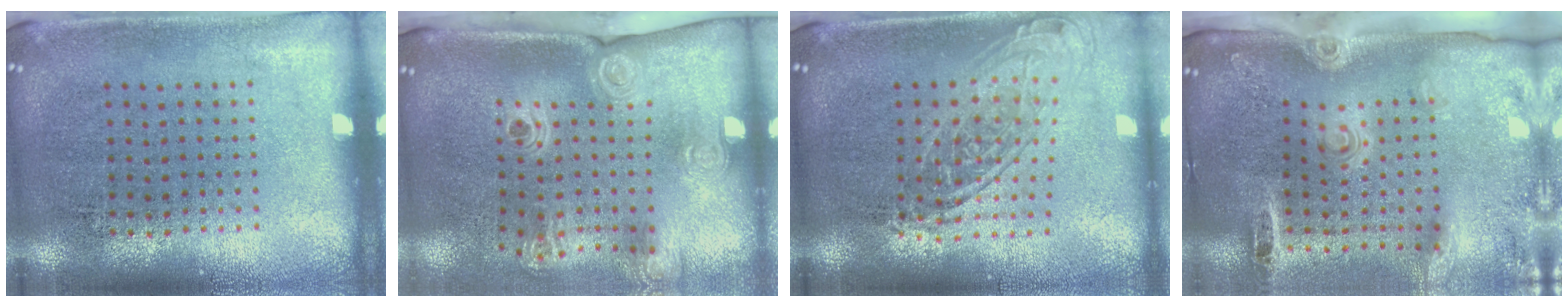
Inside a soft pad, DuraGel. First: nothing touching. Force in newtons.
{"total": 2.3, "press": 1.6, "slide": 1.5}
{"total": 1.8, "press": 1.4, "slide": 1.0}
{"total": 3.0, "press": 2.1, "slide": 2.2}